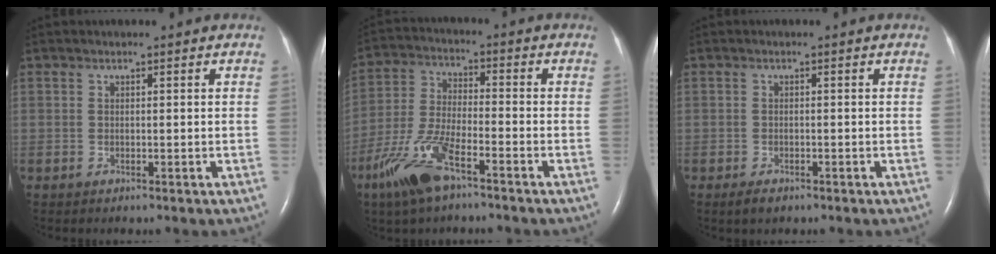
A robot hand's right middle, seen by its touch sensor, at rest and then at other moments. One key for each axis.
{"total": 10.4, "fx": -6.5, "fy": 2.5, "fz": 7.7, "tx": -0.175, "ty": -0.012, "tz": -0.128}
{"total": 1.8, "fx": -1.3, "fy": 0.8, "fz": 1.1, "tx": -0.026, "ty": -0.002, "tz": -0.017}